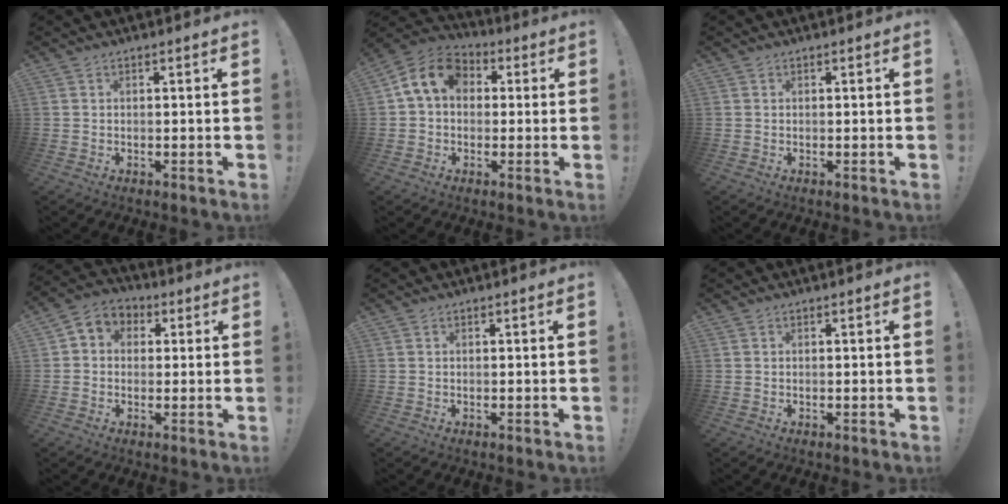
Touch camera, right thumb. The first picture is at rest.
{"total": 11.7, "force": [2.7, 8.7, 7.4], "torque": [-0.129, 0.013, 0.056]}
{"total": 0.0}
{"total": 5.6, "force": [-0.4, 5.1, 2.2], "torque": [-0.027, 0.012, -0.003]}
{"total": 0.0}
{"total": 0.0}